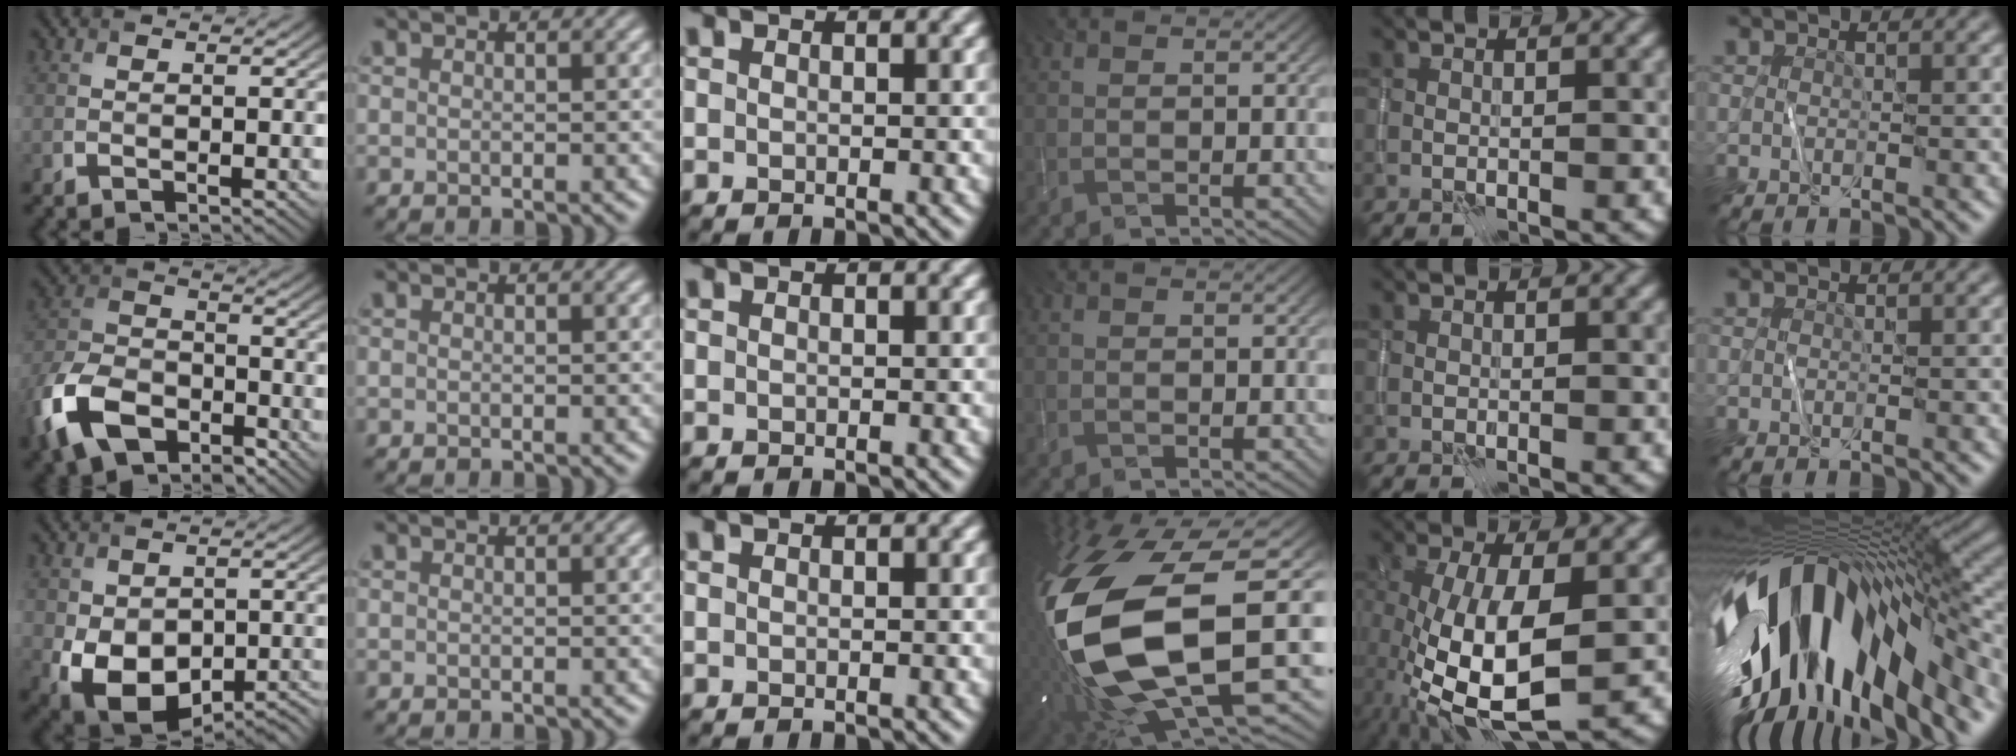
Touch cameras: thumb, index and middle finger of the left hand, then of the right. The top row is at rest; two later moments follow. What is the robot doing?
{"motion": "wipe", "object": "whiteboard"}